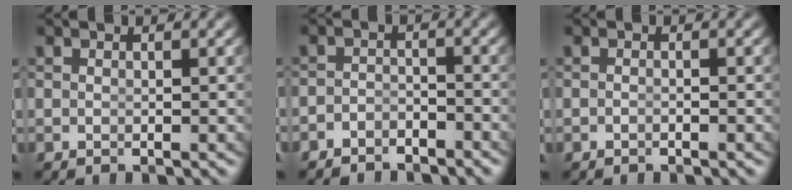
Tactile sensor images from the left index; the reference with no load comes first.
{"total": 3.3, "force": [-3.2, 1.0, -0.1], "torque": [0.003, -0.019, -0.049]}
{"total": 0.7, "force": [-0.6, -0.3, 0.1], "torque": [-0.004, -0.003, -0.011]}